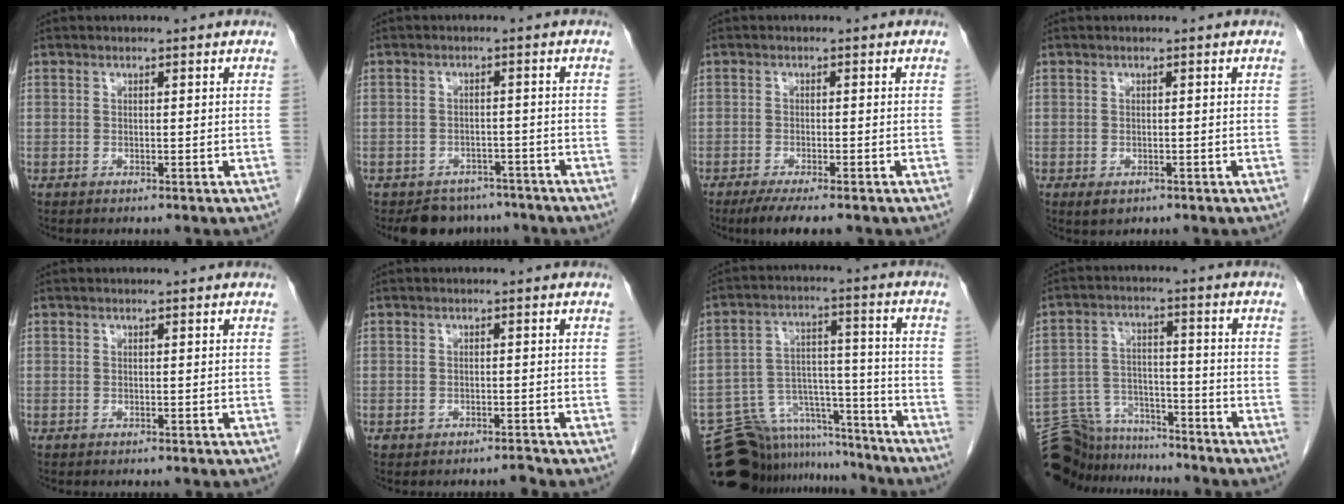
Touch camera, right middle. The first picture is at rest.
{"total": 6.0, "force": [-5.2, 3.0, 0.1], "torque": [0.011, 0.007, -0.071]}
{"total": 5.6, "force": [-4.2, 0.7, 3.7], "torque": [-0.057, -0.014, -0.064]}
{"total": 1.5, "force": [-0.7, 1.0, 0.8], "torque": [-0.012, 0.001, -0.001]}
{"total": 0.0}
{"total": 0.9, "force": [-0.8, 0.3, 0.3], "torque": [-0.001, 0.001, -0.013]}
{"total": 17.7, "force": [-16.3, 6.1, 3.0], "torque": [-0.055, 0.049, -0.240]}
{"total": 14.1, "force": [-13.1, 4.6, 2.4], "torque": [-0.054, 0.027, -0.210]}